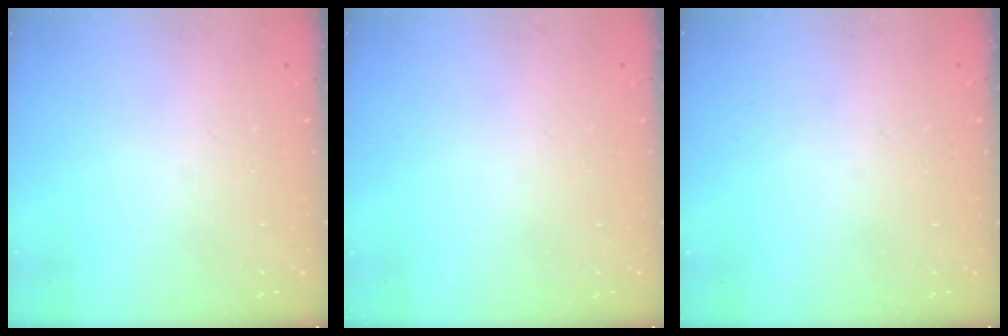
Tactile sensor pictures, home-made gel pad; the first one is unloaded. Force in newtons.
{"total": 0.0}
{"total": 0.0}